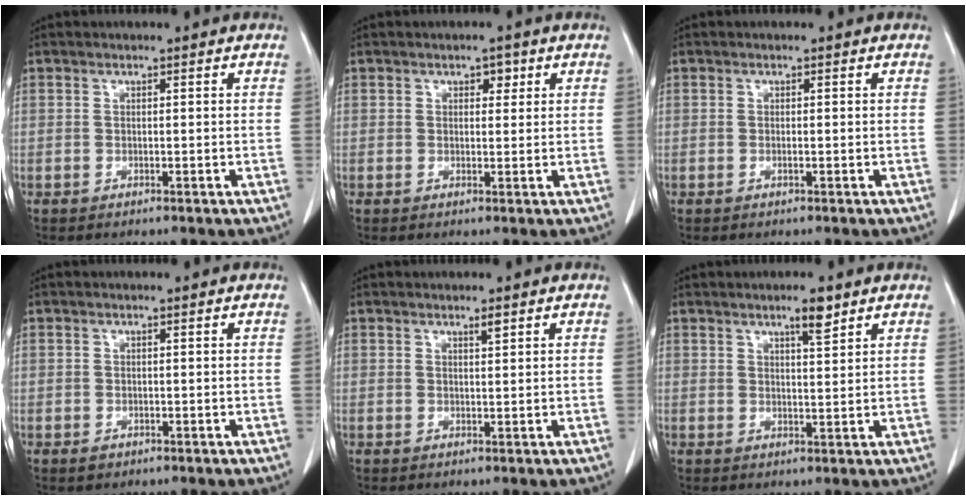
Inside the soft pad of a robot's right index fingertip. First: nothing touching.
{"total": 2.5, "force": [1.1, 1.6, 1.5], "torque": [-0.029, 0.011, 0.020]}
{"total": 0.7, "force": [-0.2, 0.3, 0.7], "torque": [-0.017, -0.001, -0.001]}
{"total": 1.4, "force": [-0.5, 1.2, 0.6], "torque": [-0.008, 0.002, 0.000]}
{"total": 1.4, "force": [1.0, 0.3, 0.9], "torque": [-0.020, -0.001, 0.019]}
{"total": 4.0, "force": [2.7, 0.7, 2.8], "torque": [-0.049, -0.001, 0.045]}